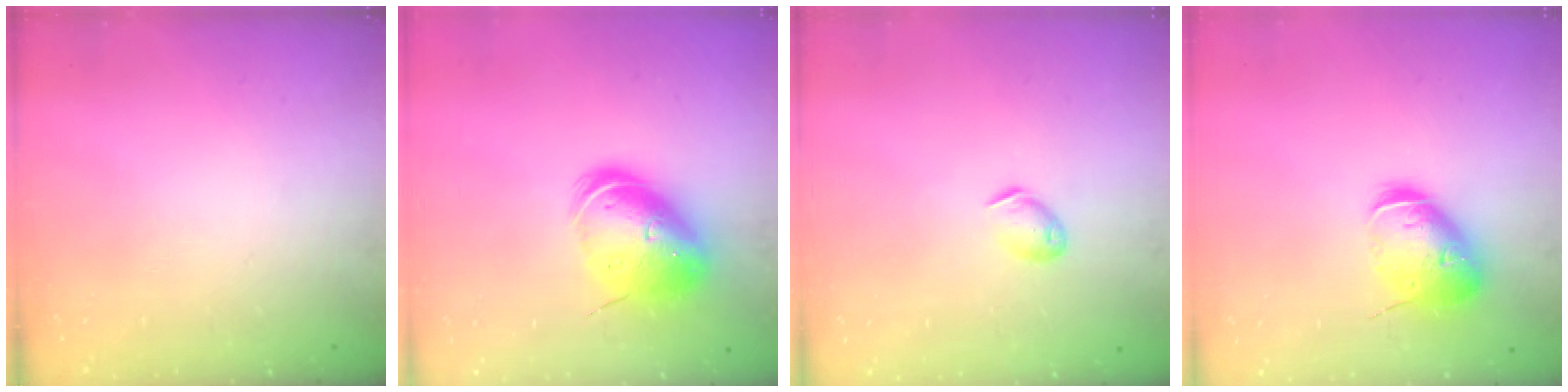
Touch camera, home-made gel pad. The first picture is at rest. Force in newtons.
{"total": 15.1, "press": 14.9, "slide": 2.9}
{"total": 5.3, "press": 5.2, "slide": 1.1}
{"total": 14.8, "press": 14.6, "slide": 2.1}